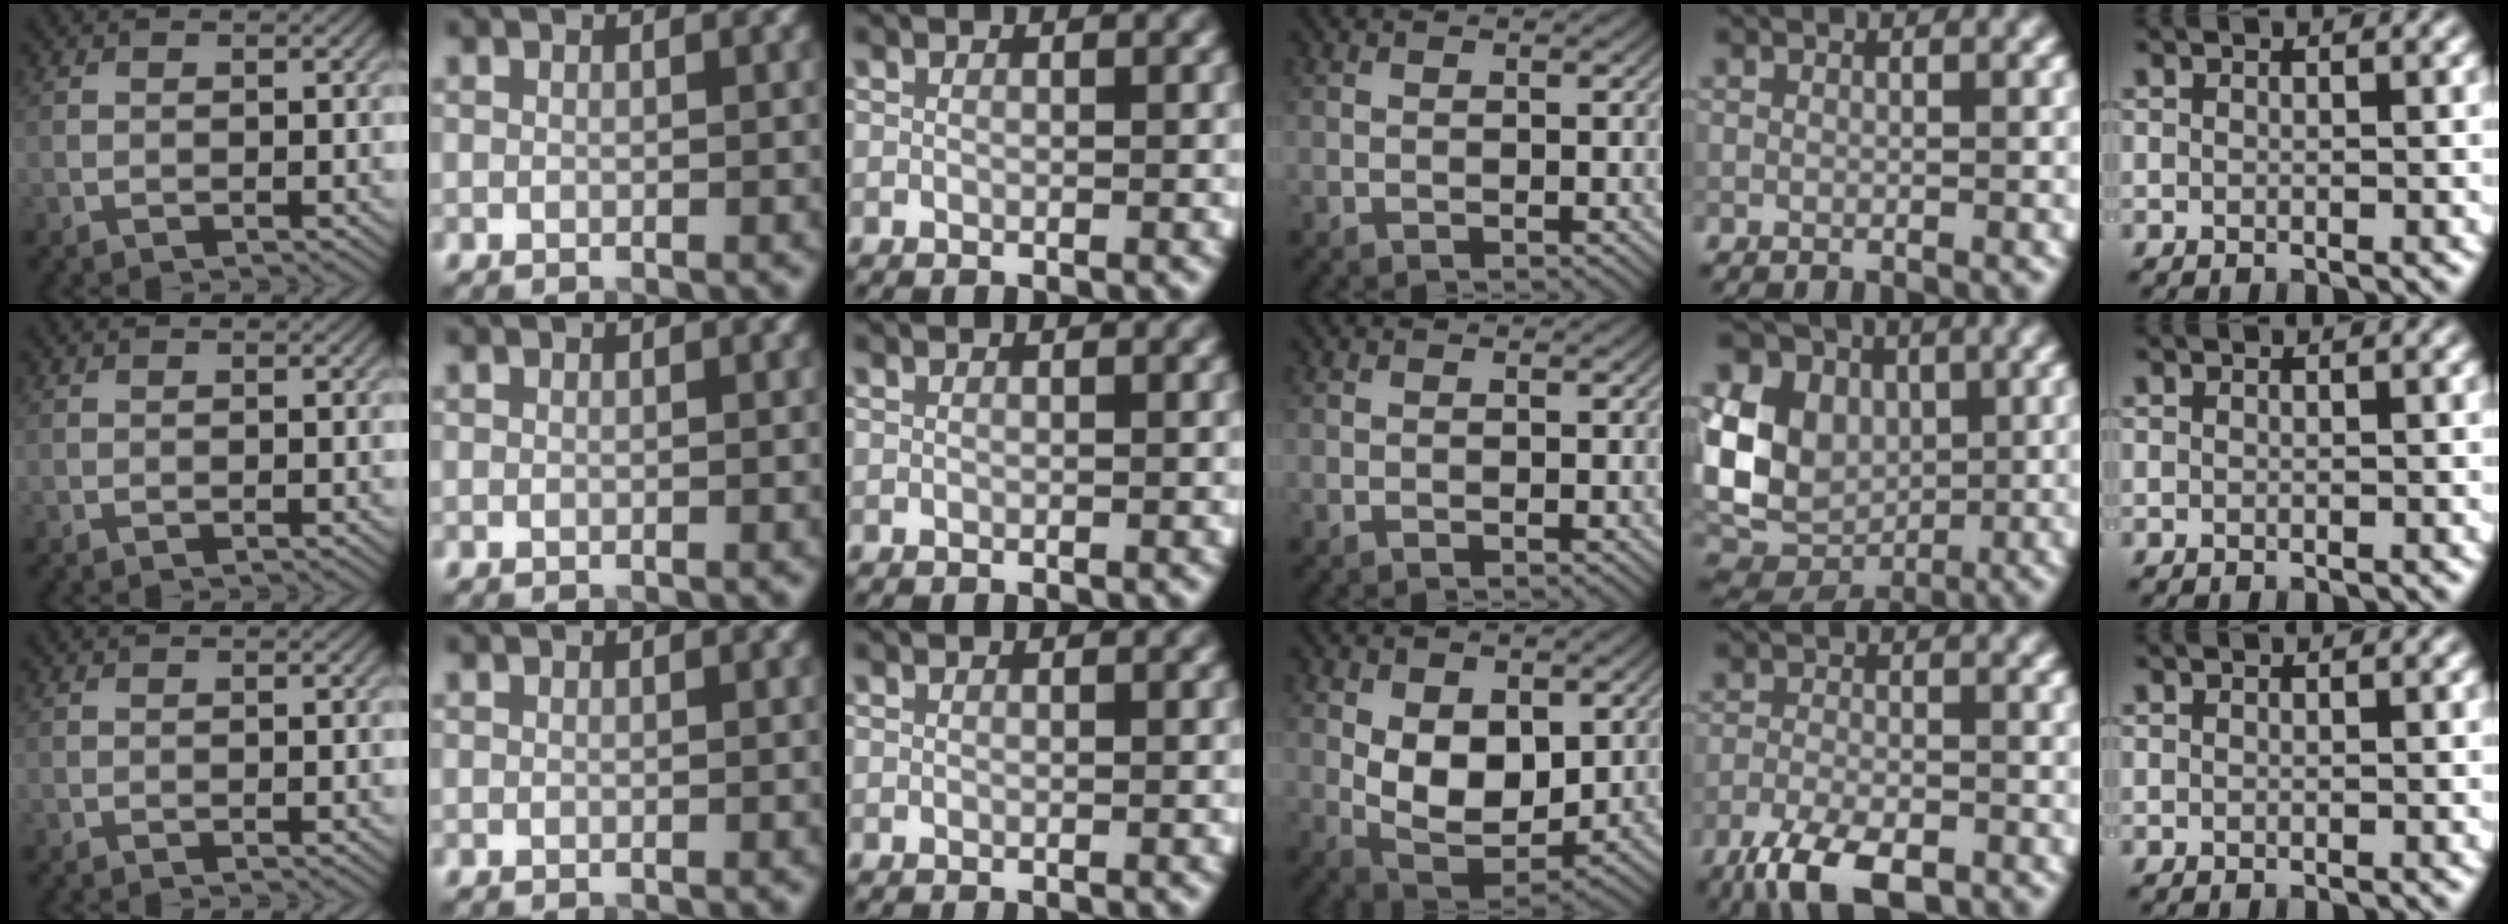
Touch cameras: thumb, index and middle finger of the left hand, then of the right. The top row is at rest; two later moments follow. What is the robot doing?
{"motion": "lift_and_place", "object": "coin"}